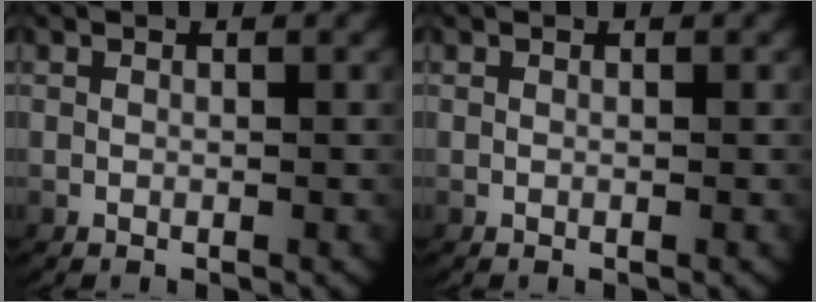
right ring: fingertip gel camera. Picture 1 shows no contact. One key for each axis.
{"total": 0.0}